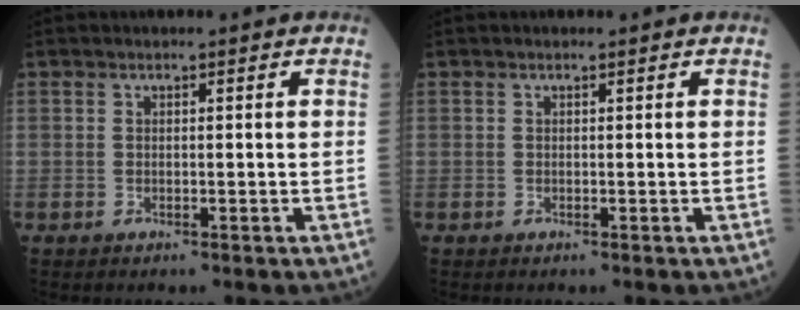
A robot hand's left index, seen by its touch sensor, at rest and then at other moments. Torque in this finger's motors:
{"motor_torque": [0.00, 0.00, 0.00, 0.00]}